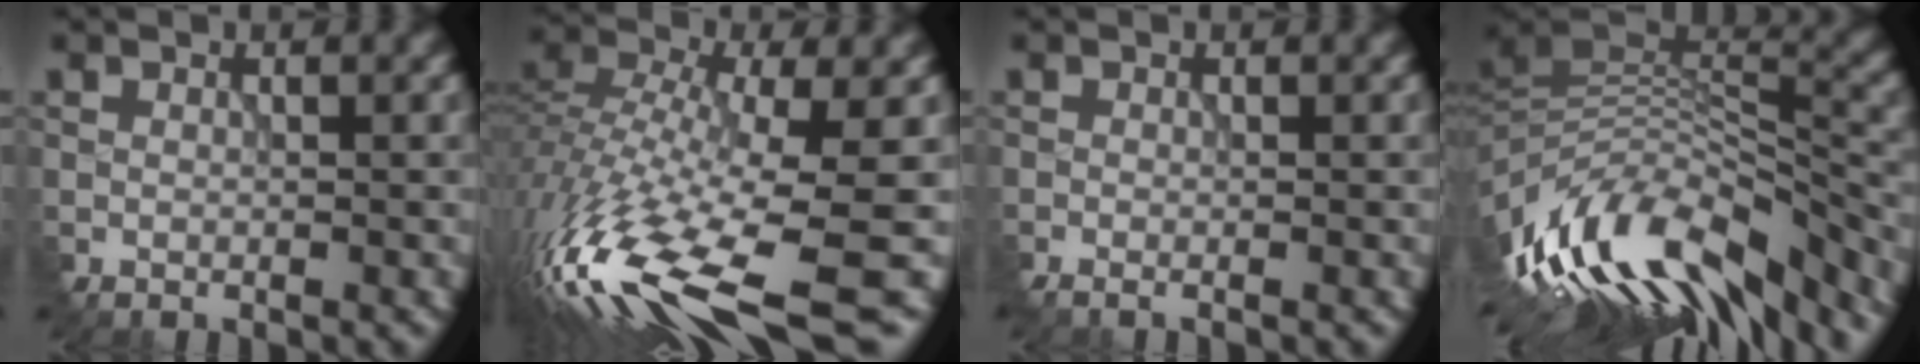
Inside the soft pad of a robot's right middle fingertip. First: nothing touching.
{"total": 14.3, "force": [-6.5, 5.2, 11.7], "torque": [-0.266, -0.009, -0.099]}
{"total": 1.6, "force": [-0.5, 0.8, 1.3], "torque": [-0.004, 0.005, -0.012]}
{"total": 11.8, "force": [-4.9, 5.2, 9.4], "torque": [-0.185, 0.016, -0.085]}